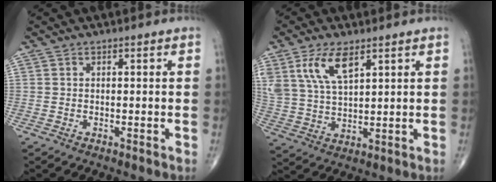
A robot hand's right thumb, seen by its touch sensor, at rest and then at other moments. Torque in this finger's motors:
{"motor_torque": [0.21, 0.38, 1.20, 0.80, 0.34]}